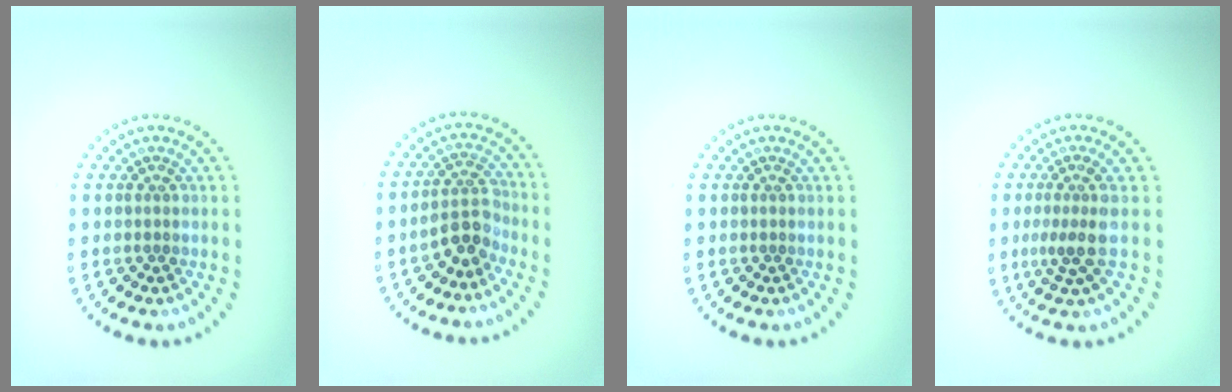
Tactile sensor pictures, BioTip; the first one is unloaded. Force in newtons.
{"total": 2.9, "press": 2.5, "slide": 1.4}
{"total": 0.0}
{"total": 2.7, "press": 2.0, "slide": 1.8}